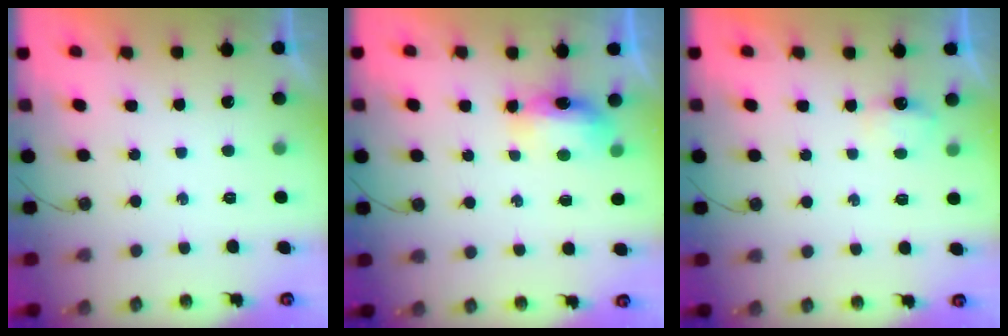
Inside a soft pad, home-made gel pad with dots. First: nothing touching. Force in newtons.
{"total": 6.4, "press": 6.4, "slide": 0.2}
{"total": 3.8, "press": 3.8, "slide": 0.6}